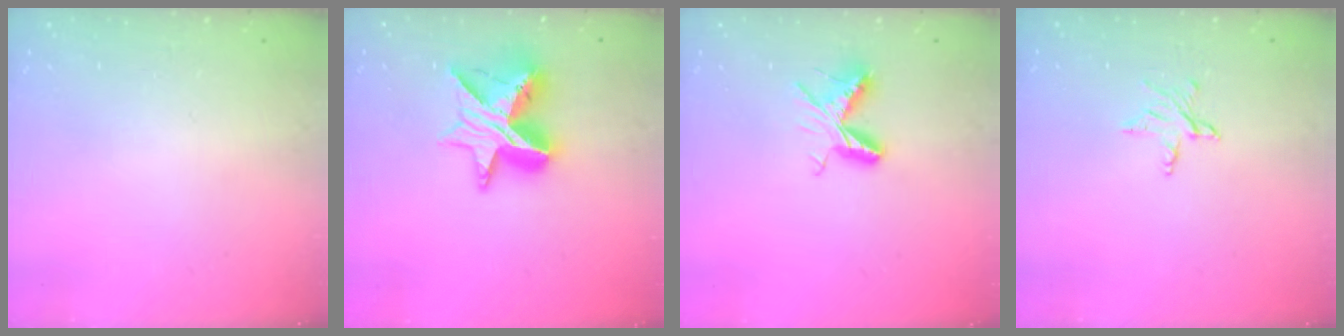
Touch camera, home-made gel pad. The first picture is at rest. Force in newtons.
{"total": 13.1, "press": 13.0, "slide": 0.9}
{"total": 7.2, "press": 7.2, "slide": 0.7}
{"total": 4.4, "press": 4.3, "slide": 0.6}